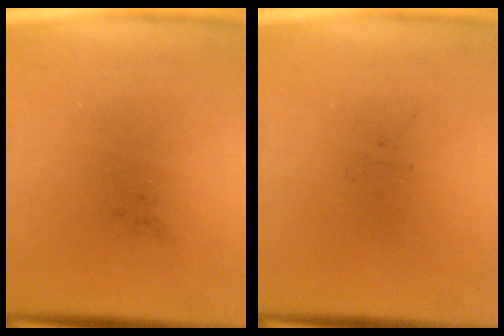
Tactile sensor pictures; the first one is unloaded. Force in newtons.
{"total": 0.0}